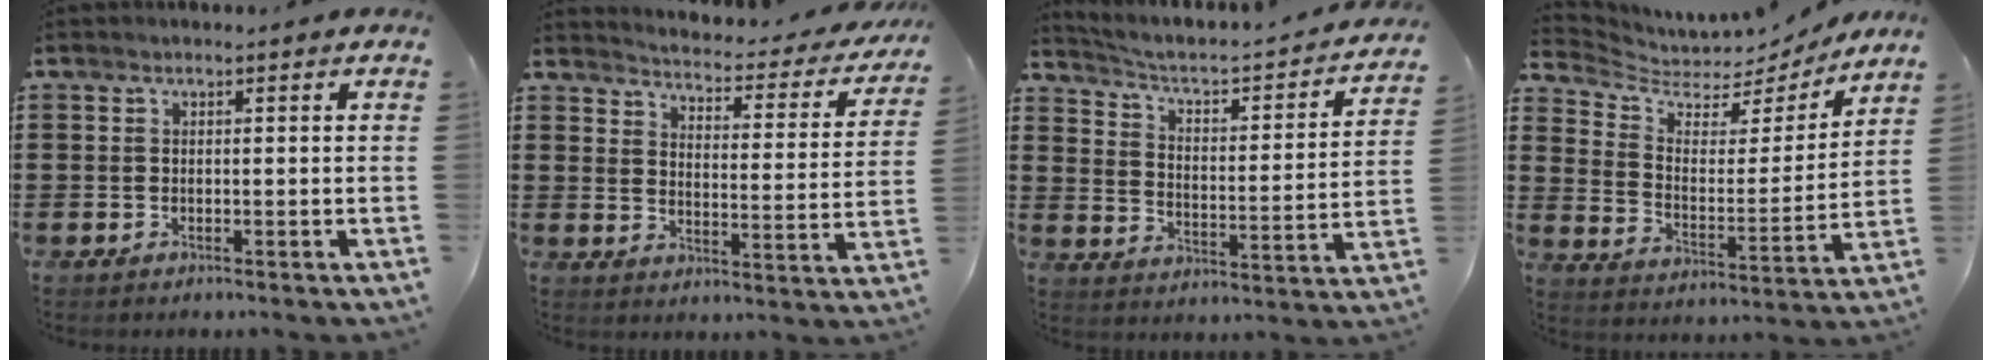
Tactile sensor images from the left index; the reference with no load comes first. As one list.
[{"total": 2.8, "force": [2.7, -0.1, 0.6], "torque": [-0.032, -0.031, 0.036]}, {"total": 2.7, "force": [2.1, 0.8, 1.6], "torque": [-0.049, -0.027, 0.021]}, {"total": 5.5, "force": [4.8, 2.2, 1.2], "torque": [-0.056, -0.039, 0.081]}]